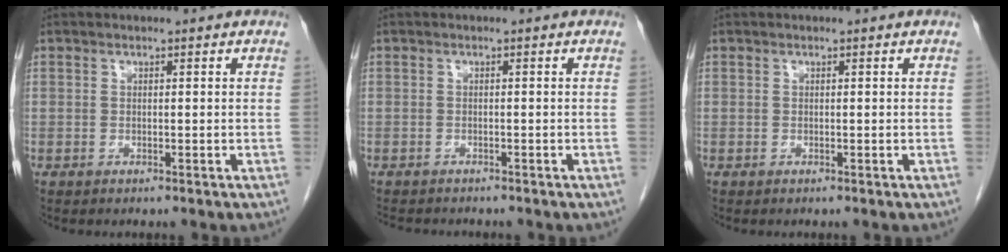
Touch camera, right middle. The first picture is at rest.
{"total": 4.3, "force": [-3.9, 1.1, 1.4], "torque": [-0.020, -0.008, -0.057]}
{"total": 0.0}